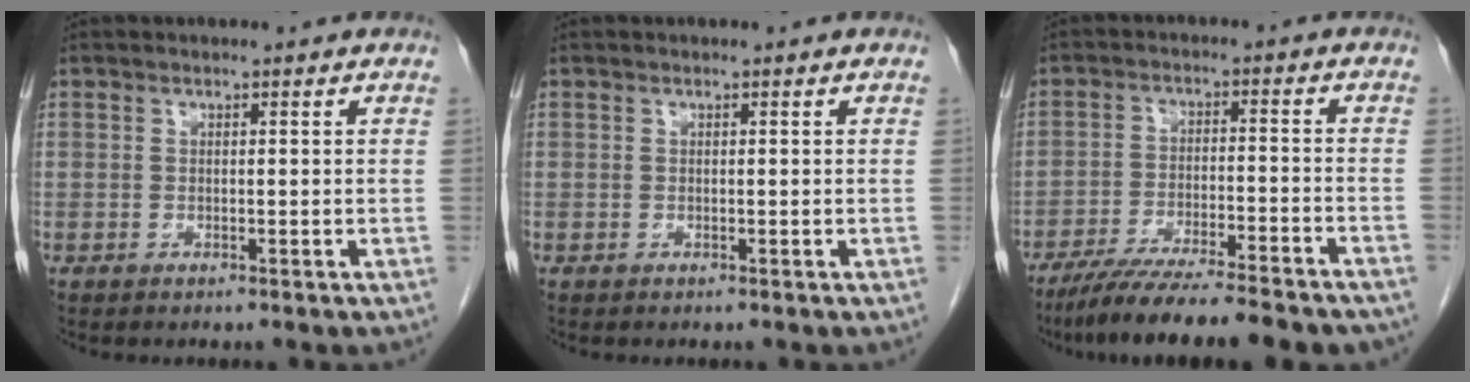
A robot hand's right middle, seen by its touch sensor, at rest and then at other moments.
{"total": 0.0}
{"total": 17.5, "force": [-15.1, 1.7, 8.8], "torque": [-0.123, -0.022, -0.223]}